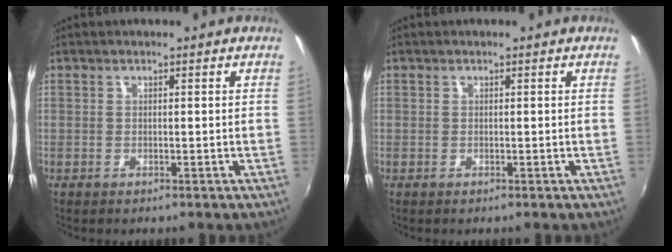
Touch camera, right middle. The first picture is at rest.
{"total": 0.0}